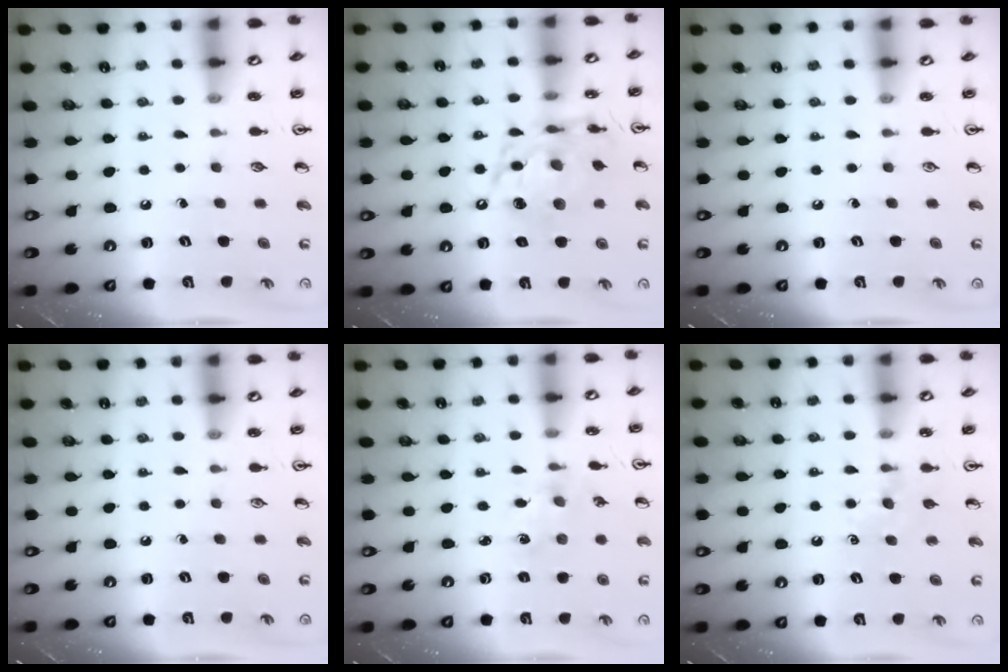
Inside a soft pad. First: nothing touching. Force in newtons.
{"total": 14.2, "press": 14.2, "slide": 1.2}
{"total": 0.0}
{"total": 0.0}
{"total": 0.9, "press": 0.9, "slide": 0.2}
{"total": 4.4, "press": 4.4, "slide": 0.6}